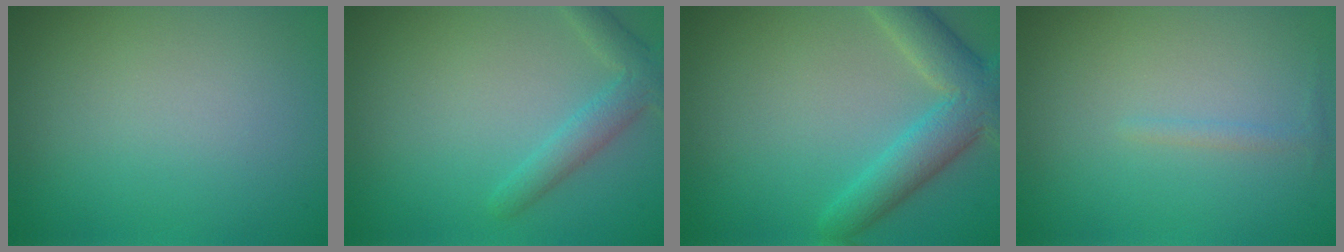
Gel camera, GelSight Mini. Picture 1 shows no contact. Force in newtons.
{"total": 2.8, "press": 2.8, "slide": 0.0}
{"total": 5.6, "press": 5.6, "slide": 0.3}
{"total": 0.7, "press": 0.7, "slide": 0.0}